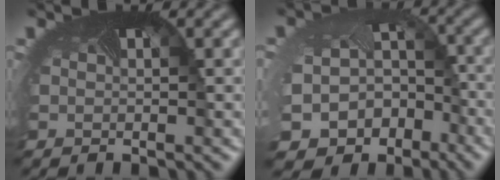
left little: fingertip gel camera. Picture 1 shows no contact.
{"total": 12.4, "force": [-7.0, 9.4, 4.0], "torque": [-0.088, -0.065, -0.087]}